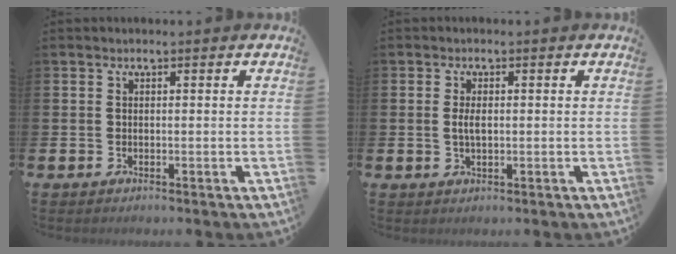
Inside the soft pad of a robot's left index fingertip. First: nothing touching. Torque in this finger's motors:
{"motor_torque": [0.57, 0.20, 0.08, 0.08]}